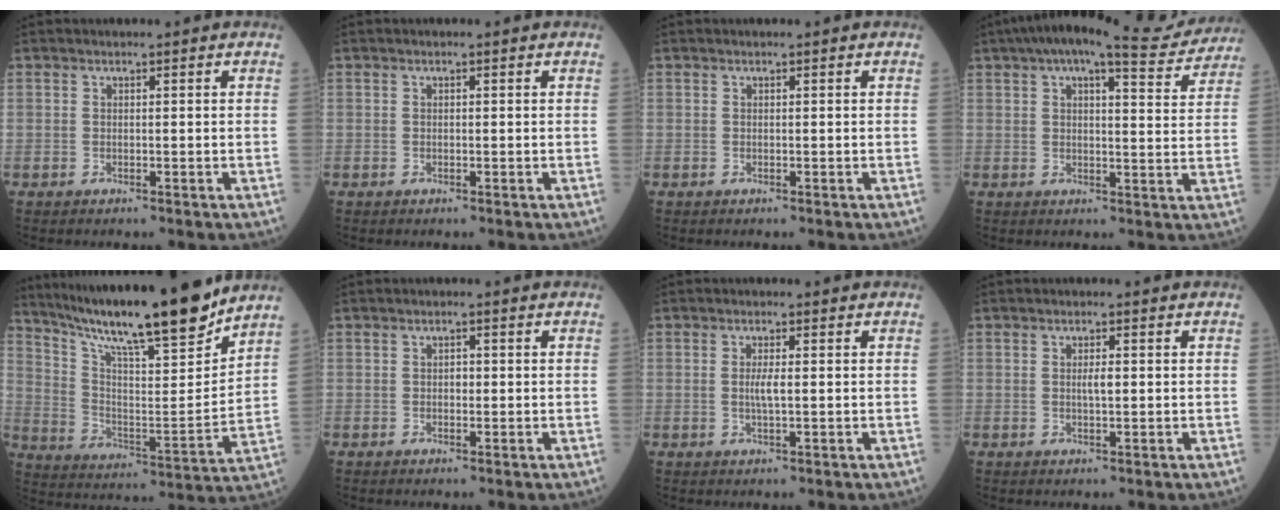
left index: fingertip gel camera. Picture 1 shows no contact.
{"total": 0.0}
{"total": 0.0}
{"total": 14.4, "force": [12.7, 2.4, 6.5], "torque": [-0.093, 0.017, 0.155]}
{"total": 21.3, "force": [18.0, 0.9, 11.3], "torque": [-0.193, -0.022, 0.290]}
{"total": 1.0, "force": [-0.1, 0.7, 0.7], "torque": [-0.010, 0.000, -0.004]}
{"total": 2.1, "force": [-0.1, 0.2, 2.1], "torque": [-0.044, -0.004, -0.002]}
{"total": 1.6, "force": [0.0, 0.3, 1.6], "torque": [-0.030, -0.001, 0.000]}